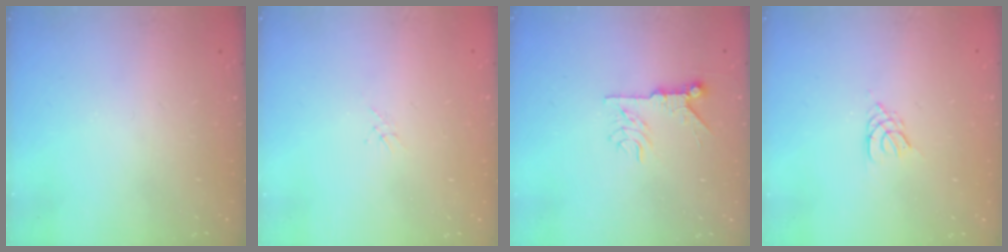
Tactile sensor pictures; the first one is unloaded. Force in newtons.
{"total": 1.3, "press": 1.2, "slide": 0.3}
{"total": 7.3, "press": 7.3, "slide": 0.7}
{"total": 2.6, "press": 2.5, "slide": 0.5}